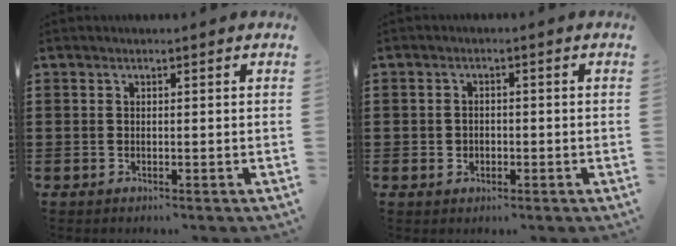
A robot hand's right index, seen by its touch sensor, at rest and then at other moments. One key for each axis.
{"total": 1.3, "fx": -0.5, "fy": 1.1, "fz": 0.4, "tx": -0.013, "ty": 0.000, "tz": -0.011}